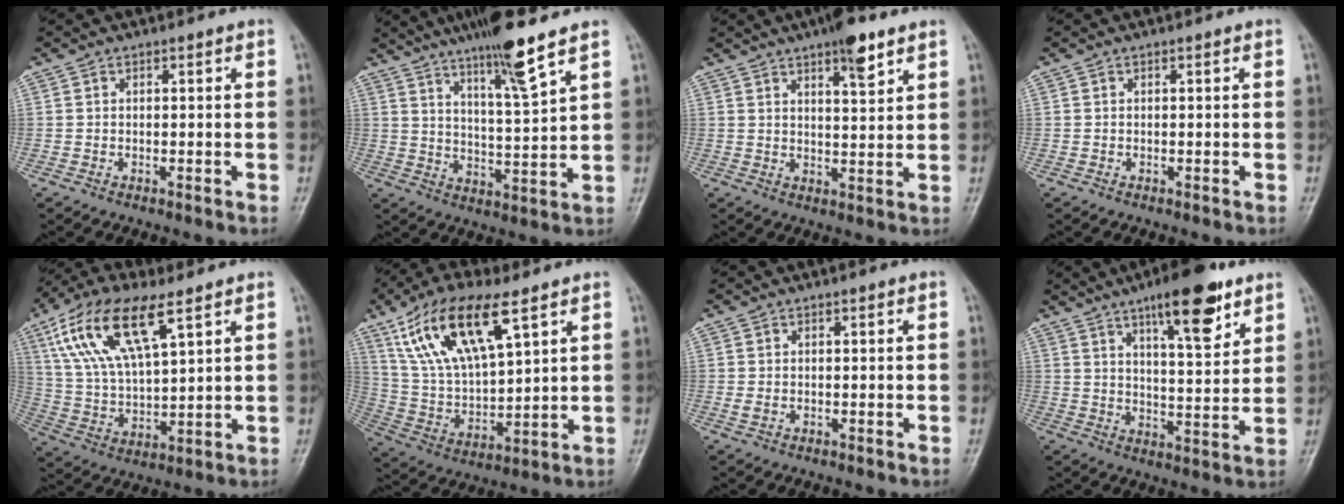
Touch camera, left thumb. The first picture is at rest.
{"total": 11.4, "force": [7.8, 0.5, 8.3], "torque": [-0.140, -0.048, 0.137]}
{"total": 7.1, "force": [4.6, 1.7, 5.1], "torque": [-0.068, -0.023, 0.068]}
{"total": 0.0}
{"total": 16.9, "force": [8.5, 6.5, 13.0], "torque": [-0.250, -0.014, 0.166]}
{"total": 18.0, "force": [9.6, 6.9, 13.6], "torque": [-0.249, -0.022, 0.190]}
{"total": 1.1, "force": [0.1, 0.7, 0.8], "torque": [-0.015, 0.001, 0.005]}
{"total": 13.3, "force": [8.0, 3.8, 10.0], "torque": [-0.129, -0.043, 0.122]}